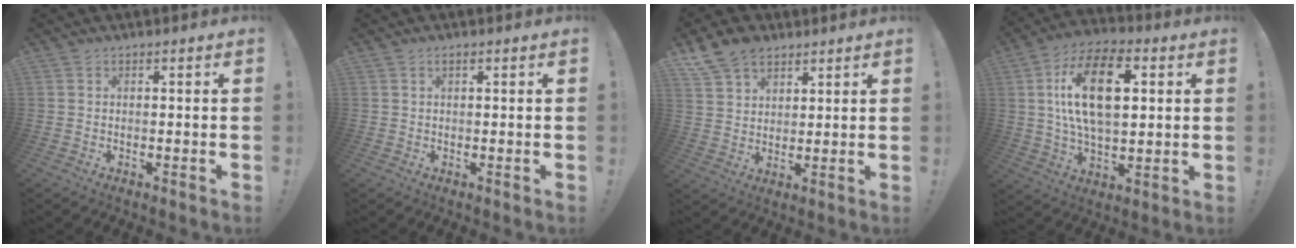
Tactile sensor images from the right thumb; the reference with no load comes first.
{"total": 0.8, "force": [0.4, 0.3, 0.6], "torque": [-0.011, 0.001, 0.008]}
{"total": 10.2, "force": [7.1, 6.4, 3.6], "torque": [-0.063, -0.035, 0.141]}
{"total": 19.5, "force": [4.1, 10.5, 16.0], "torque": [-0.283, 0.004, 0.058]}